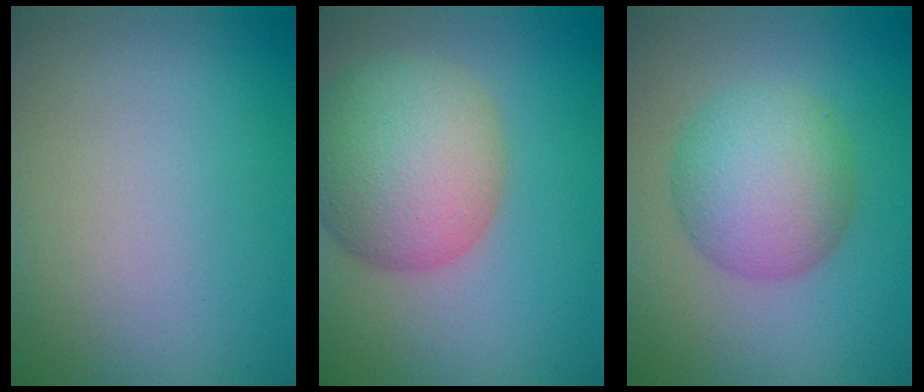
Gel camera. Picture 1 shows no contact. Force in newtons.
{"total": 9.4, "press": 9.4, "slide": 0.6}
{"total": 6.2, "press": 6.2, "slide": 0.0}